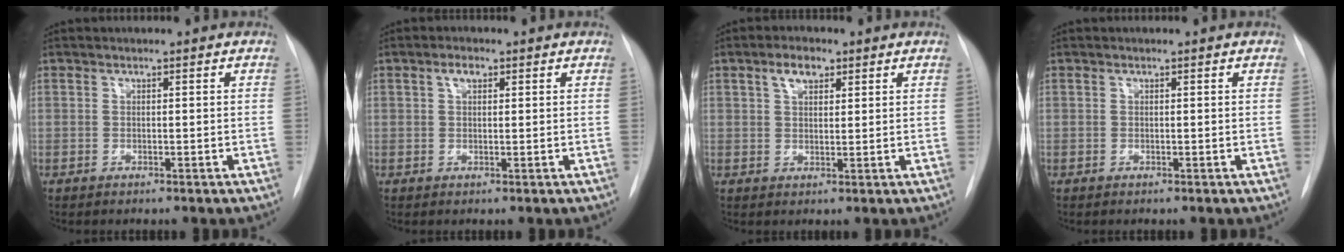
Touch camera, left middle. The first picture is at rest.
{"total": 1.9, "force": [0.9, 1.0, 1.4], "torque": [-0.028, 0.008, 0.015]}
{"total": 3.8, "force": [2.1, 1.9, 2.5], "torque": [-0.048, 0.010, 0.038]}
{"total": 0.0}